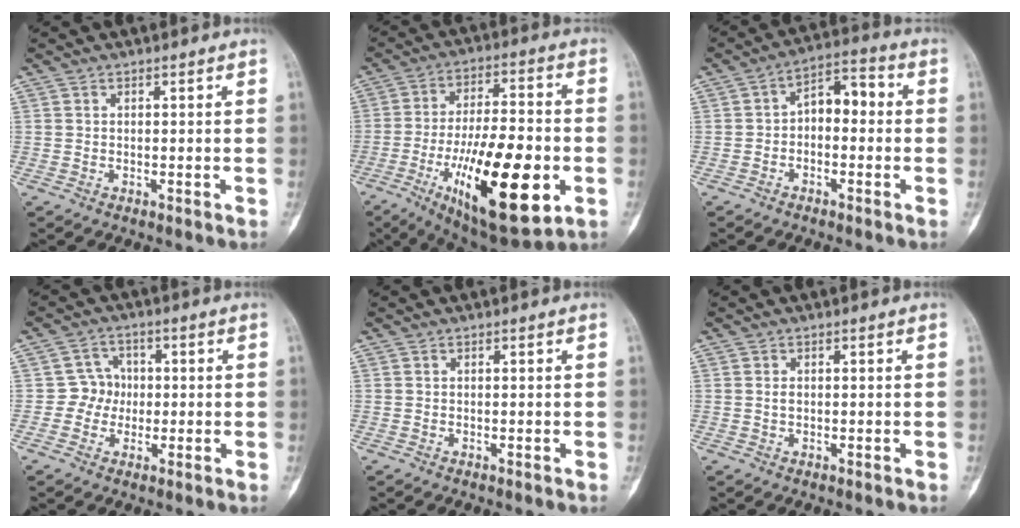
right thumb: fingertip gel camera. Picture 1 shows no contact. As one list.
[{"total": 24.8, "force": [-7.6, 8.7, 22.0], "torque": [-0.365, 0.004, -0.106]}, {"total": 7.3, "force": [-0.4, 4.4, 5.9], "torque": [-0.069, 0.039, -0.020]}, {"total": 4.6, "force": [-0.4, 4.5, 1.0], "torque": [0.020, 0.014, -0.015]}, {"total": 0.0}, {"total": 0.9, "force": [0.1, 0.6, 0.7], "torque": [-0.010, 0.001, 0.001]}]